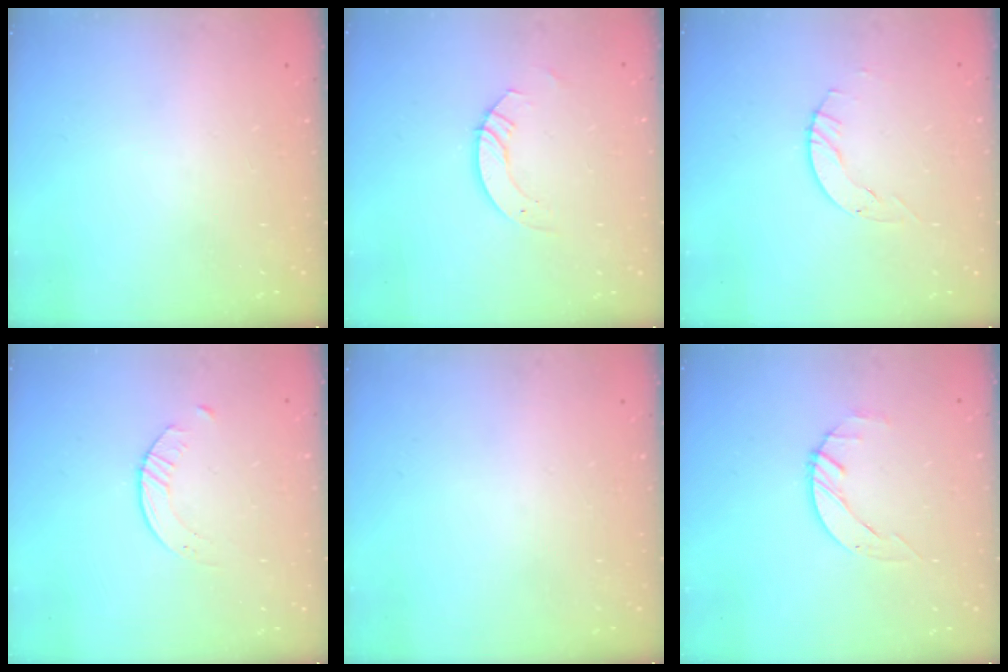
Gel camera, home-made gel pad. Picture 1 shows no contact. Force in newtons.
{"total": 3.7, "press": 3.7, "slide": 0.3}
{"total": 3.1, "press": 3.1, "slide": 0.4}
{"total": 1.6, "press": 1.6, "slide": 0.3}
{"total": 0.0}
{"total": 1.4, "press": 1.4, "slide": 0.2}